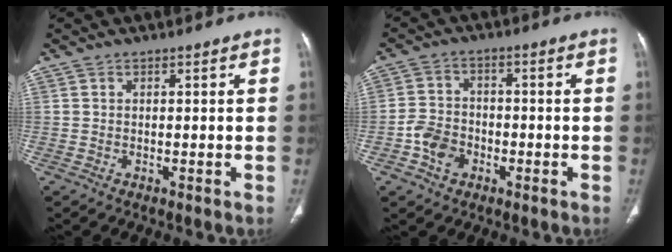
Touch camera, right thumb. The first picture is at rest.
{"total": 6.1, "force": [-2.5, 4.7, 3.0], "torque": [-0.038, 0.022, -0.047]}